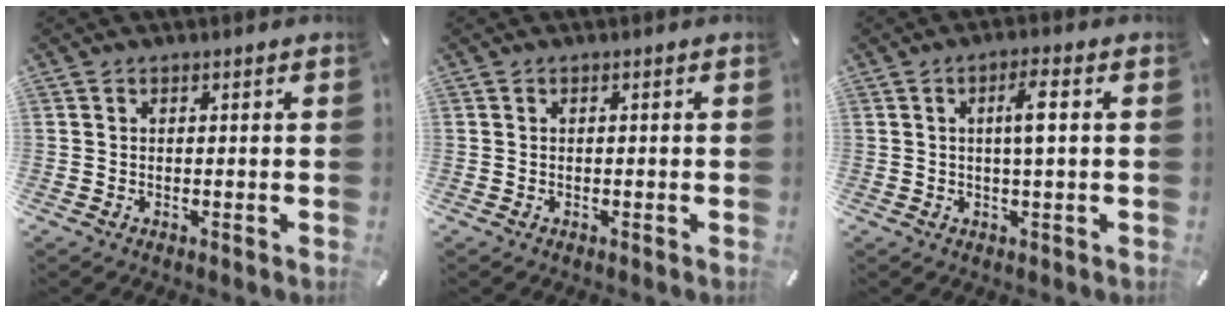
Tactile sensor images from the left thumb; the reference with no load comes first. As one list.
[{"total": 0.0}, {"total": 5.2, "force": [0.6, 0.9, 5.1], "torque": [-0.092, 0.001, 0.003]}]